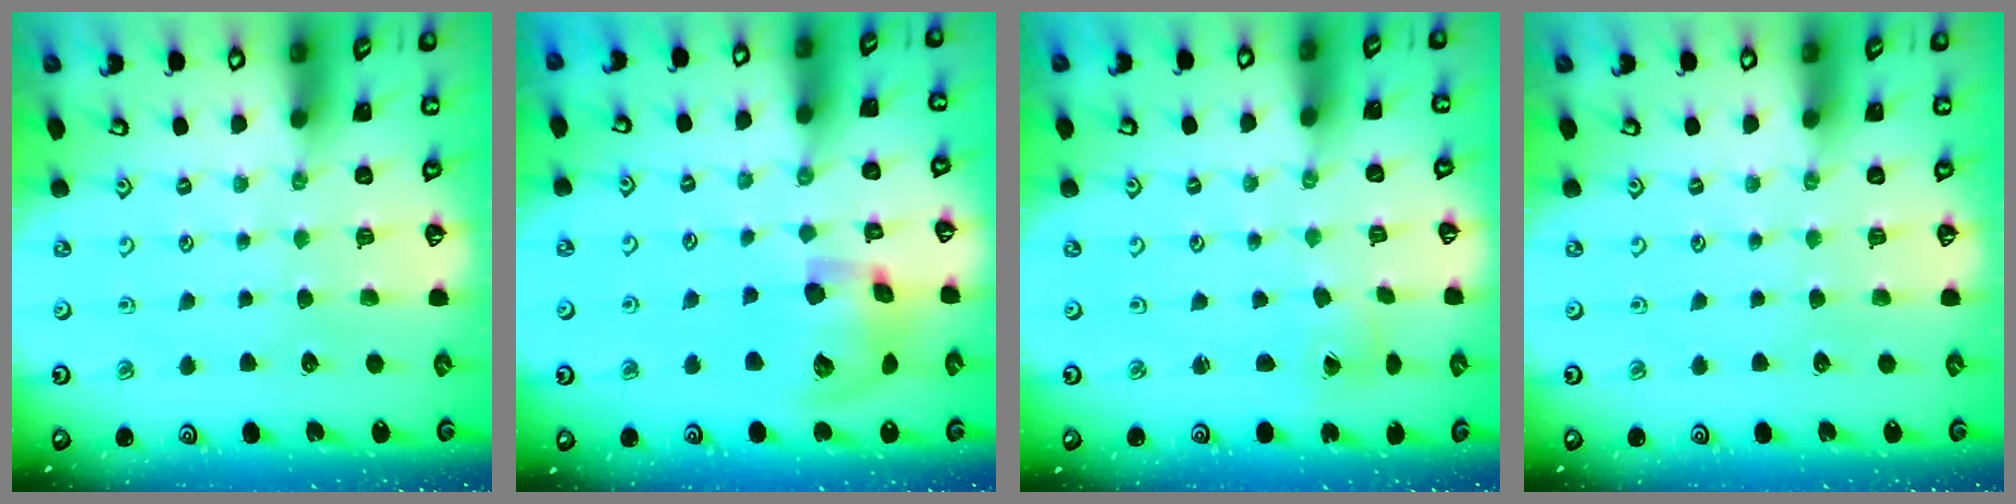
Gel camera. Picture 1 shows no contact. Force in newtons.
{"total": 15.5, "press": 15.3, "slide": 2.4}
{"total": 1.5, "press": 1.5, "slide": 0.1}
{"total": 0.0}